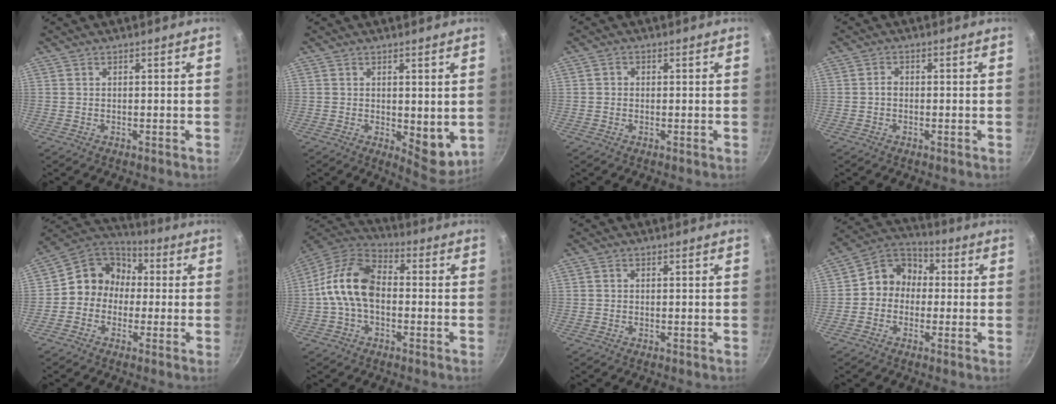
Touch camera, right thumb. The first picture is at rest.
{"total": 6.5, "force": [0.3, 3.3, 5.6], "torque": [-0.058, -0.015, 0.014]}
{"total": 1.2, "force": [0.0, 1.1, 0.5], "torque": [-0.007, 0.005, -0.001]}
{"total": 1.3, "force": [-0.2, 1.0, 0.8], "torque": [-0.013, 0.007, -0.007]}
{"total": 10.8, "force": [-0.1, 9.6, 4.8], "torque": [-0.038, 0.036, -0.026]}
{"total": 13.4, "force": [-0.8, 8.6, 10.3], "torque": [-0.171, 0.040, -0.035]}
{"total": 0.6, "force": [0.0, 0.5, 0.2], "torque": [-0.004, 0.003, 0.001]}
{"total": 8.8, "force": [-0.3, 7.8, 4.2], "torque": [-0.028, 0.033, -0.031]}